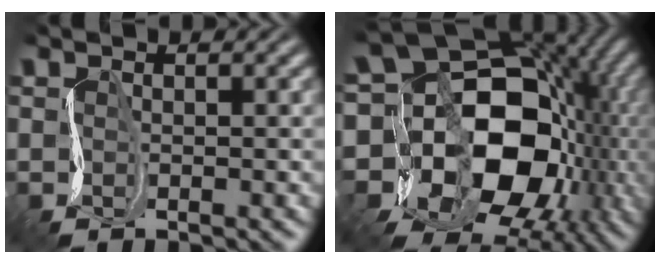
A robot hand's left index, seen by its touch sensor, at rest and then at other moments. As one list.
[{"total": 18.5, "force": [-1.2, 14.1, 11.8], "torque": [-0.172, 0.001, -0.032]}]